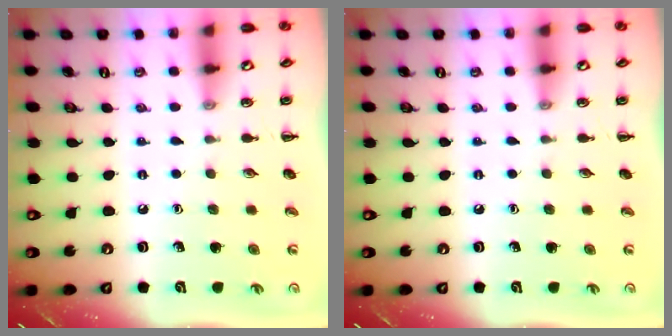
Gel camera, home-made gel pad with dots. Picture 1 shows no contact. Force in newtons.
{"total": 0.0}